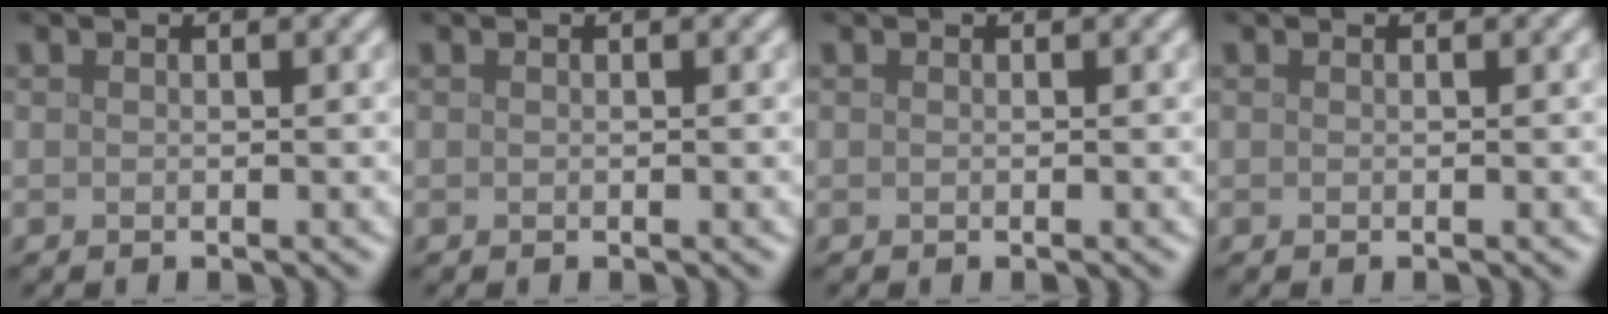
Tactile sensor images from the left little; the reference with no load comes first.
{"total": 0.0}
{"total": 0.0}
{"total": 0.0}